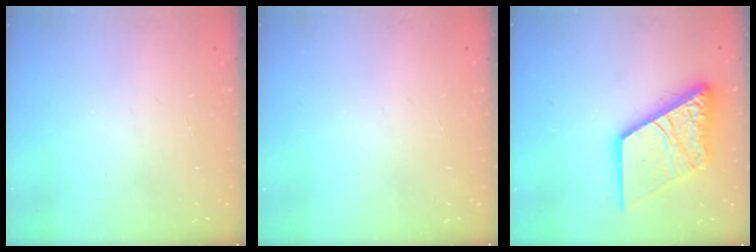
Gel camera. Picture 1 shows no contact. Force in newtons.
{"total": 0.0}
{"total": 17.5, "press": 17.4, "slide": 2.0}